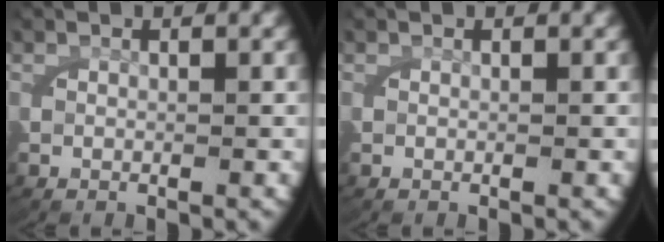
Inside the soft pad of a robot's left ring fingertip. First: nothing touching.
{"total": 0.0}